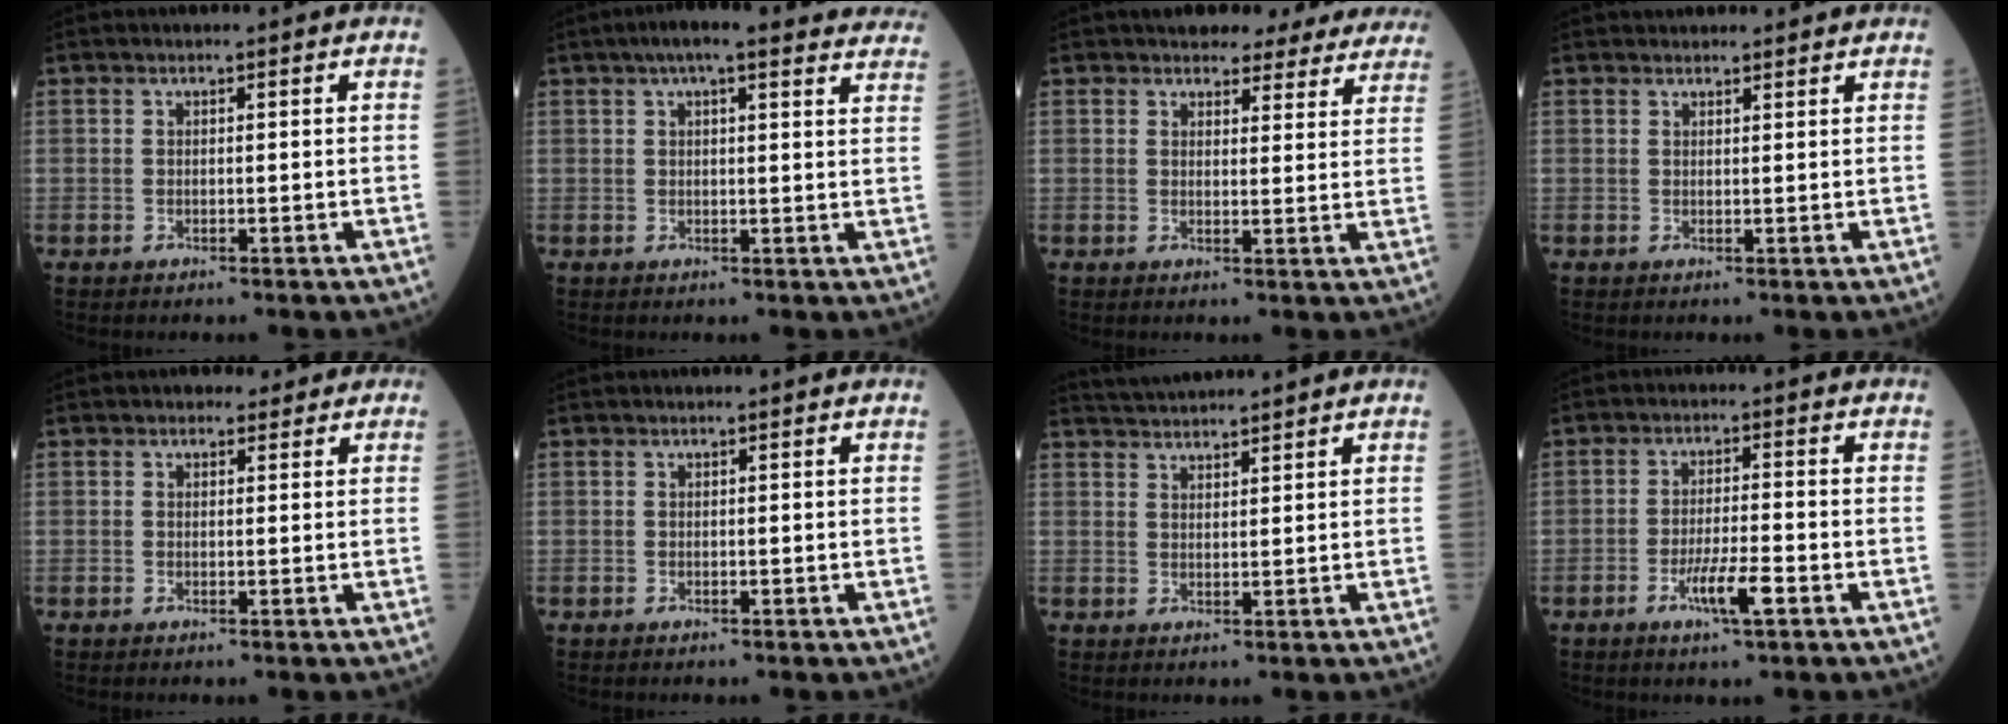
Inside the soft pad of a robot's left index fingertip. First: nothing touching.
{"total": 17.3, "force": [14.9, 3.2, 8.2], "torque": [-0.097, 0.041, 0.171]}
{"total": 12.3, "force": [11.3, 4.1, 2.6], "torque": [0.002, -0.006, 0.107]}
{"total": 5.2, "force": [4.9, 1.2, 1.1], "torque": [-0.006, 0.030, 0.060]}
{"total": 1.7, "force": [1.1, 1.3, 0.3], "torque": [0.000, 0.007, 0.010]}
{"total": 0.0}
{"total": 4.3, "force": [4.2, -0.4, 0.8], "torque": [-0.017, 0.029, 0.081]}
{"total": 5.3, "force": [-2.6, 0.3, 4.7], "torque": [-0.091, -0.007, -0.047]}